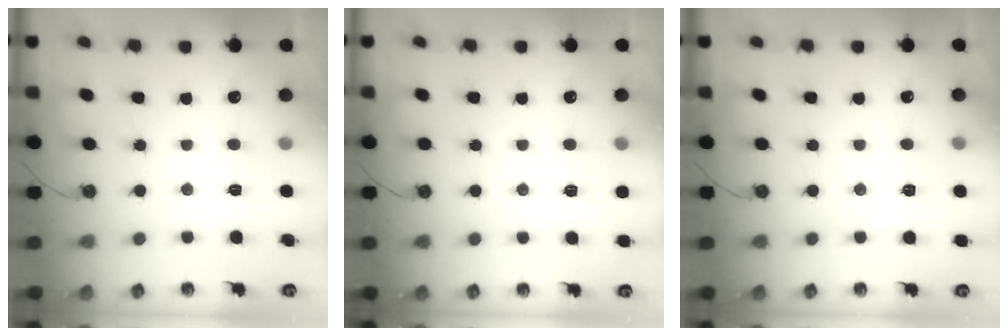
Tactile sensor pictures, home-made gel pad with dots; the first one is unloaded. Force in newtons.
{"total": 2.2, "press": 2.1, "slide": 0.2}
{"total": 2.2, "press": 2.1, "slide": 0.7}